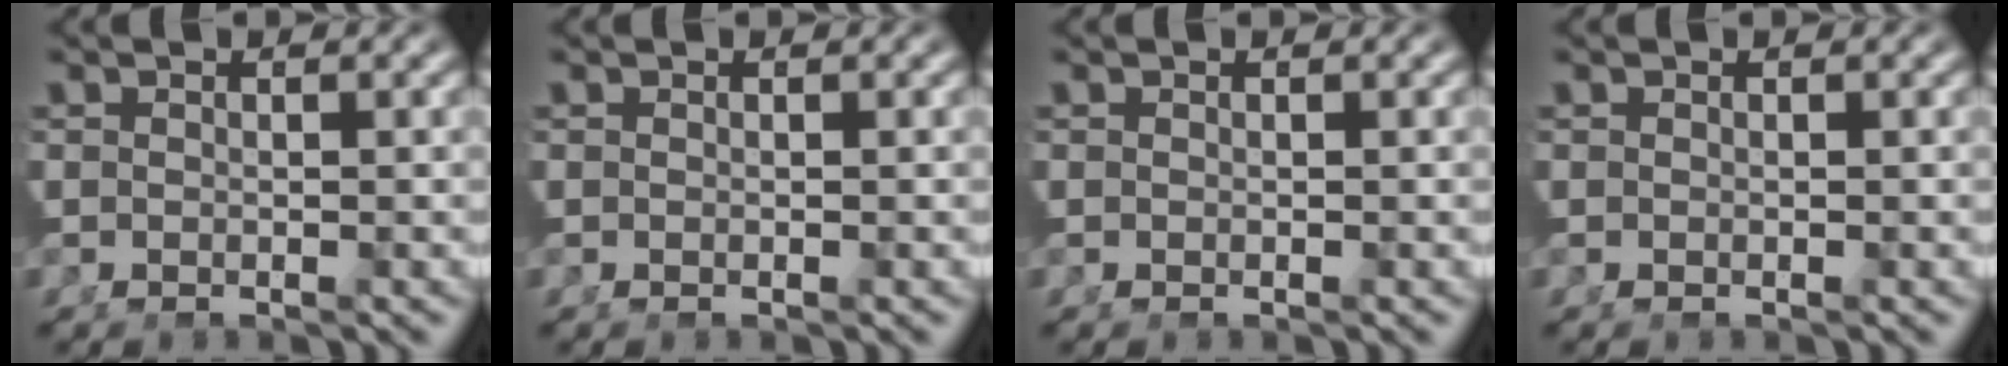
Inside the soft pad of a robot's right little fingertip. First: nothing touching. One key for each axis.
{"total": 0.0}
{"total": 0.0}
{"total": 0.0}